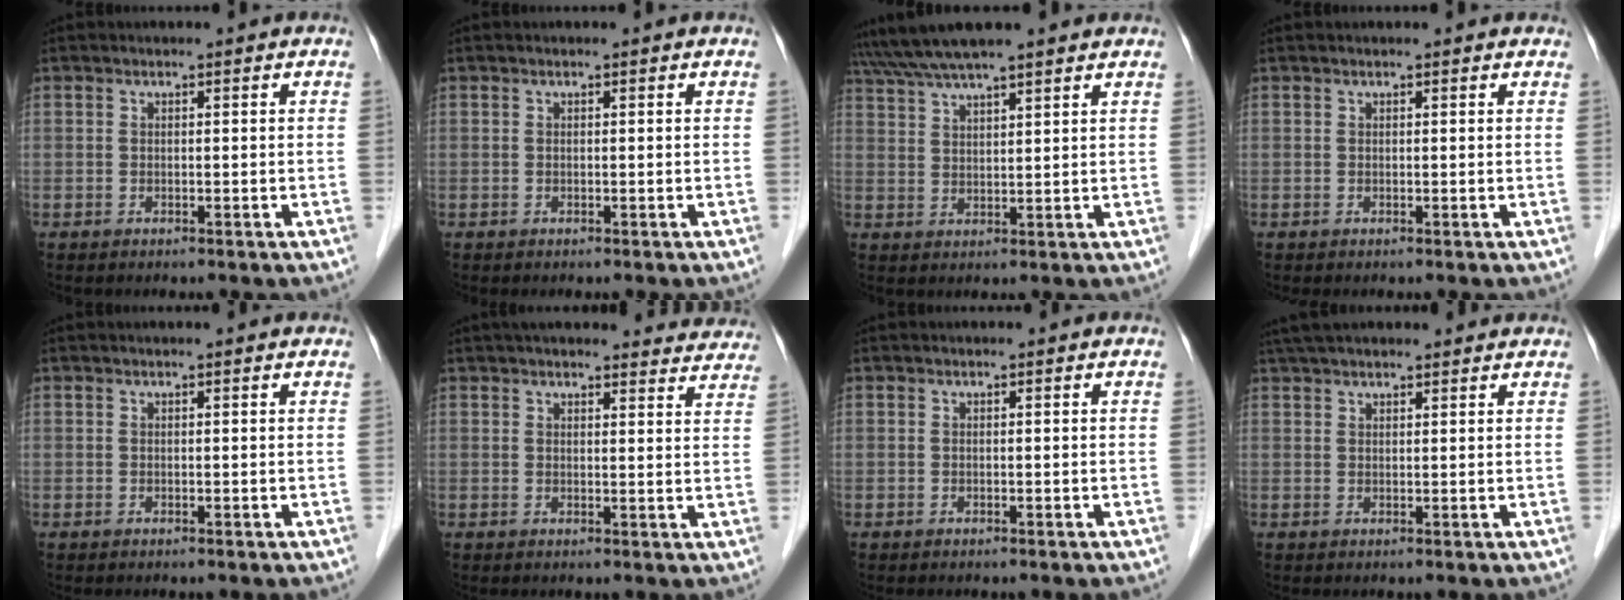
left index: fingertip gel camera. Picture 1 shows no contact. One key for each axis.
{"total": 0.0}
{"total": 9.7, "fx": 8.5, "fy": 0.3, "fz": 4.7, "tx": -0.085, "ty": 0.042, "tz": 0.130}
{"total": 2.3, "fx": 2.1, "fy": 0.6, "fz": 0.7, "tx": -0.012, "ty": 0.018, "tz": 0.016}
{"total": 1.1, "fx": 1.0, "fy": 0.1, "fz": 0.4, "tx": -0.011, "ty": 0.010, "tz": 0.009}
{"total": 19.6, "fx": 18.2, "fy": 4.0, "fz": 5.9, "tx": -0.069, "ty": -0.001, "tz": 0.210}
{"total": 0.0}
{"total": 10.2, "fx": 8.9, "fy": 2.3, "fz": 4.4, "tx": -0.066, "ty": 0.045, "tz": 0.130}